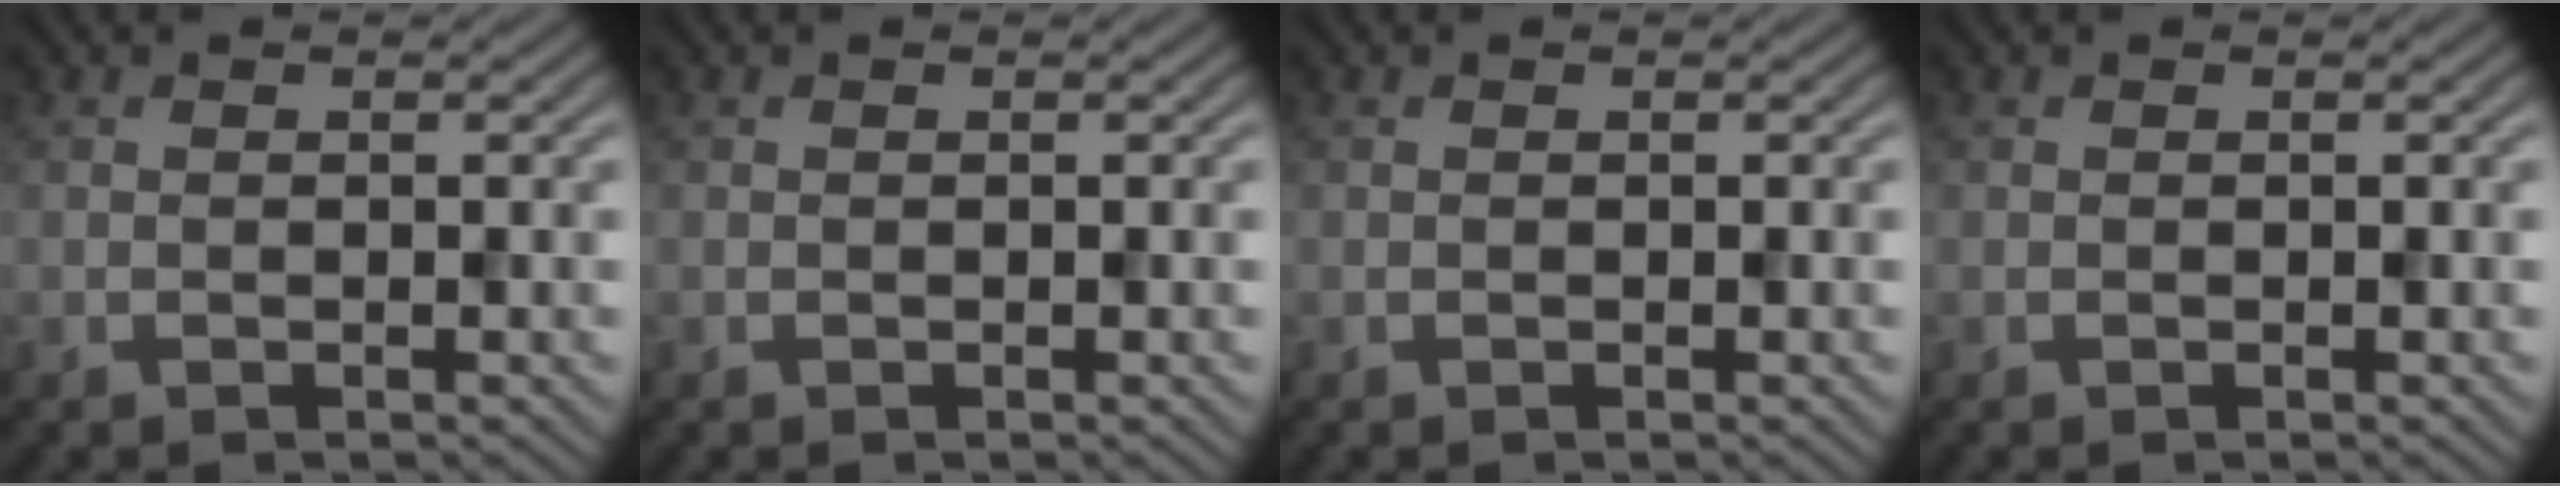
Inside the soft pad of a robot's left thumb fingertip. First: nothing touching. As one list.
[{"total": 0.0}, {"total": 0.0}, {"total": 0.0}]